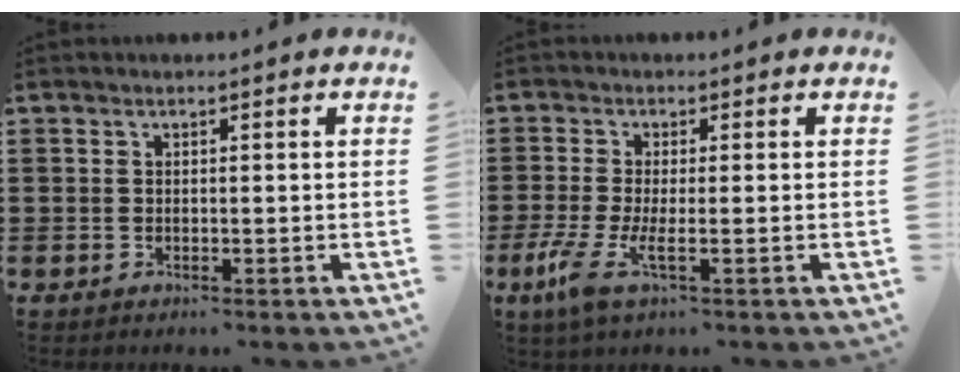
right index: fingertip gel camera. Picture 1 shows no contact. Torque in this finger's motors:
{"motor_torque": [0.31, 0.26, 0.45, 0.09]}